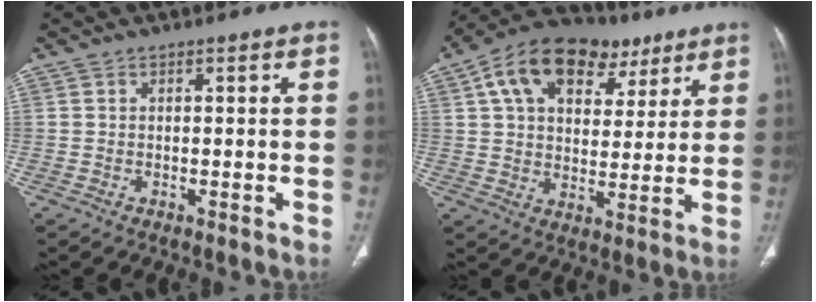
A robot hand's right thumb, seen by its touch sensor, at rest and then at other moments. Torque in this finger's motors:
{"motor_torque": [-1.54, 2.21, 0.43, -0.19, 0.24]}